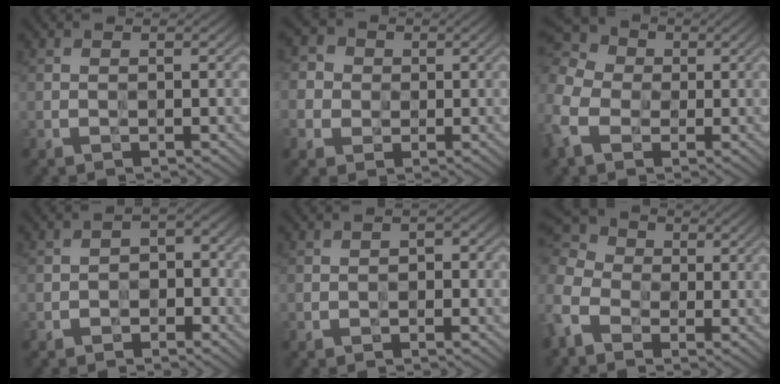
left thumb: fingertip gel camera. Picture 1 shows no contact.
{"total": 4.9, "force": [0.3, 4.7, 1.3], "torque": [-0.050, 0.007, -0.012]}
{"total": 11.8, "force": [-2.7, 9.2, 6.9], "torque": [-0.222, -0.025, -0.055]}
{"total": 3.3, "force": [-1.8, 2.2, 1.6], "torque": [-0.020, 0.001, -0.038]}
{"total": 1.9, "force": [-0.9, 1.2, 1.2], "torque": [-0.018, -0.004, -0.018]}
{"total": 9.9, "force": [-4.1, 7.3, 5.3], "torque": [-0.175, -0.031, -0.084]}